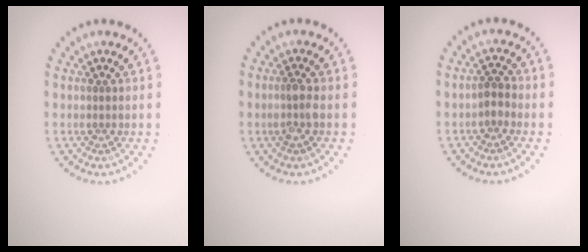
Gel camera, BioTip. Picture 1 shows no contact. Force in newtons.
{"total": 1.7, "press": 1.7, "slide": 0.4}
{"total": 1.4, "press": 1.3, "slide": 0.4}